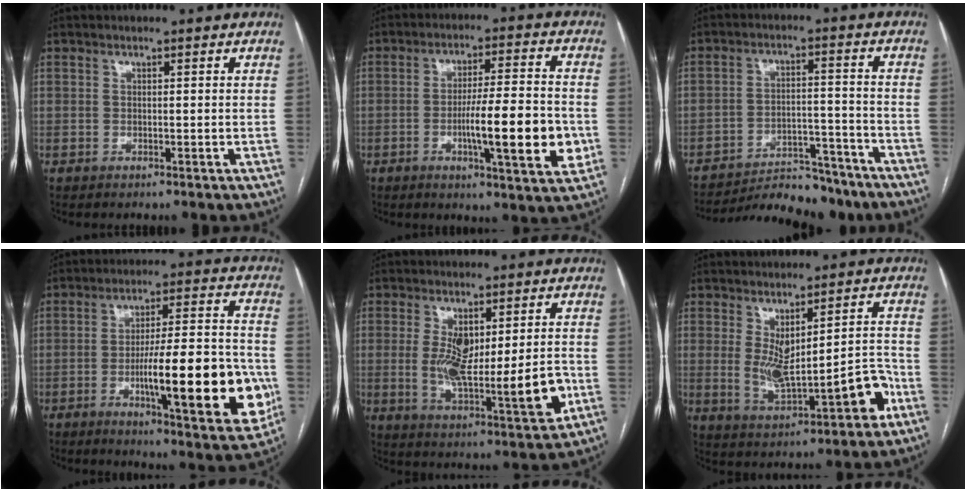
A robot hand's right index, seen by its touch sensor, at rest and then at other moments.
{"total": 13.5, "force": [-3.1, 1.5, 13.0], "torque": [-0.200, -0.003, -0.047]}
{"total": 13.7, "force": [-12.9, 3.0, 3.3], "torque": [-0.046, 0.016, -0.184]}
{"total": 20.8, "force": [-5.2, 3.5, 19.8], "torque": [-0.256, 0.005, -0.066]}
{"total": 14.6, "force": [-1.1, 4.0, 14.0], "torque": [-0.232, -0.007, -0.003]}
{"total": 10.8, "force": [-1.5, 3.3, 10.2], "torque": [-0.154, 0.014, -0.002]}